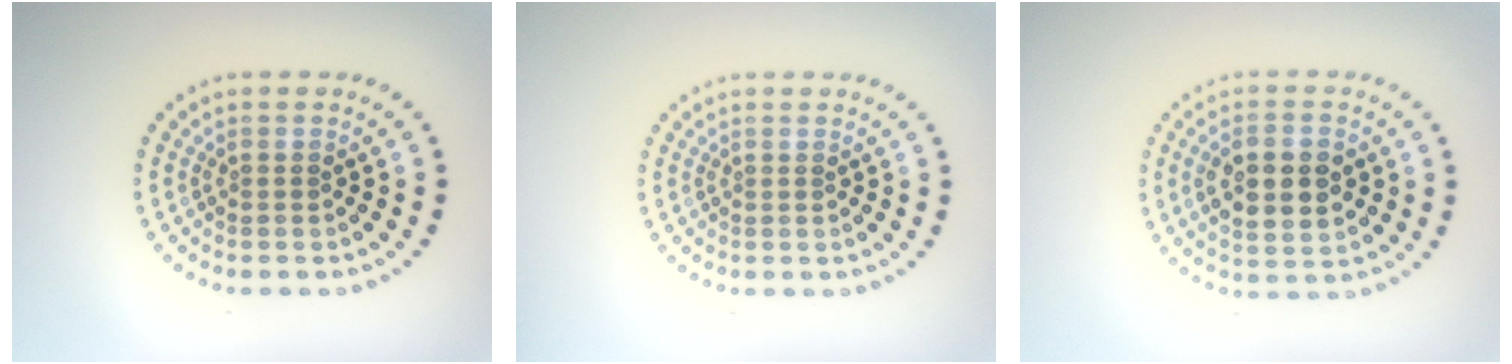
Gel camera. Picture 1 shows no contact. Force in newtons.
{"total": 0.0}
{"total": 5.1, "press": 5.1, "slide": 0.4}